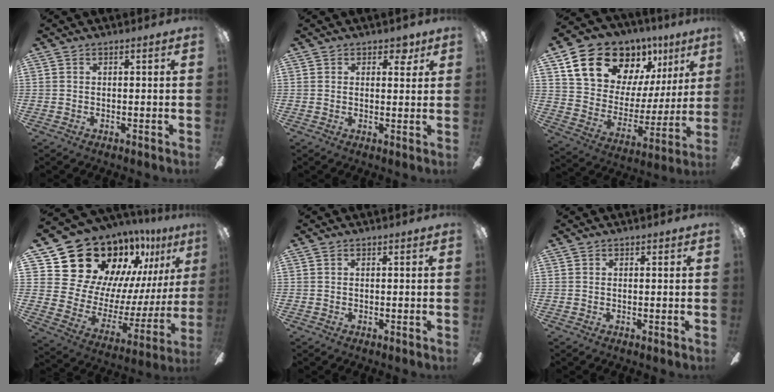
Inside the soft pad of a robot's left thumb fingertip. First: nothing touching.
{"total": 3.5, "force": [2.3, 2.2, 1.6], "torque": [-0.003, -0.004, 0.035]}
{"total": 20.2, "force": [13.5, 12.4, 8.6], "torque": [-0.148, -0.077, 0.256]}
{"total": 24.3, "force": [18.6, 13.3, 8.2], "torque": [-0.137, -0.139, 0.361]}
{"total": 0.0}
{"total": 0.0}